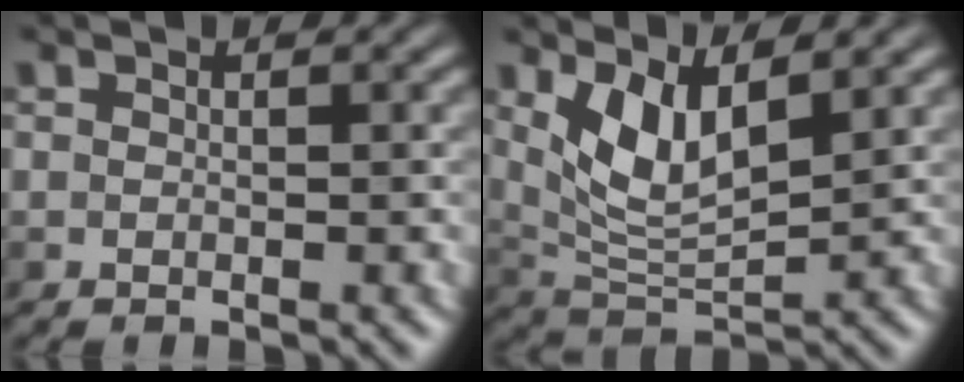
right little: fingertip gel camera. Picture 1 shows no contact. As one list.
[{"total": 5.0, "force": [1.8, 2.1, 4.1], "torque": [-0.089, -0.013, 0.038]}]